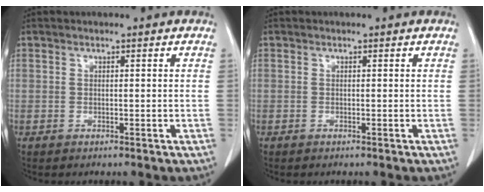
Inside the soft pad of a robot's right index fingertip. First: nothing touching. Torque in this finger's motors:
{"motor_torque": [0.05, 0.03, 0.00, -0.01]}